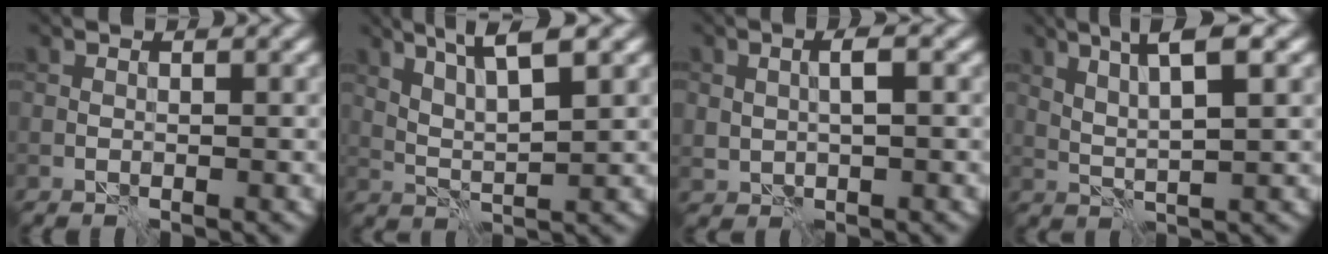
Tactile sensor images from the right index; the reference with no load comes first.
{"total": 5.4, "force": [3.2, 0.9, 4.3], "torque": [-0.084, 0.004, 0.061]}
{"total": 2.3, "force": [0.4, 1.1, 2.0], "torque": [-0.041, 0.003, 0.009]}
{"total": 5.1, "force": [2.4, 0.8, 4.4], "torque": [-0.083, 0.005, 0.047]}